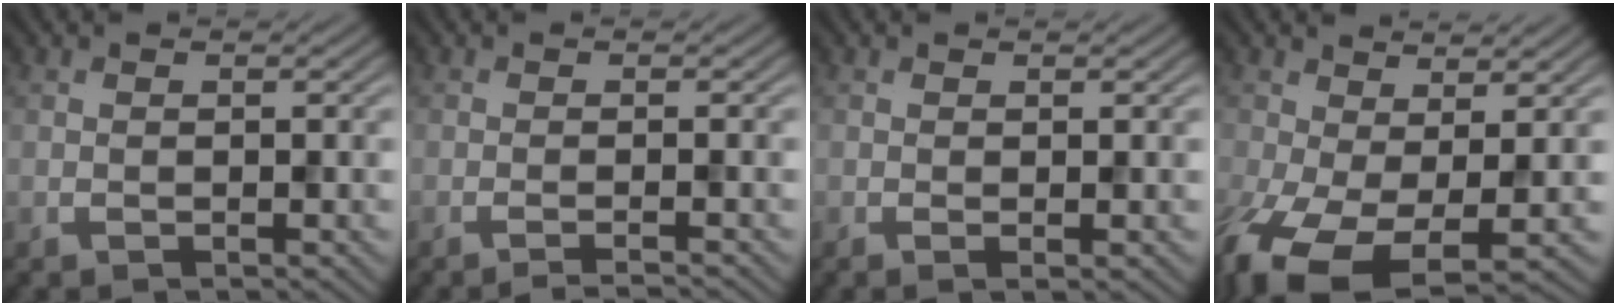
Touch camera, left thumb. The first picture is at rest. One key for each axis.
{"total": 1.9, "fx": -0.9, "fy": 0.4, "fz": 1.6, "tx": -0.011, "ty": -0.004, "tz": -0.027}
{"total": 0.9, "fx": 0.1, "fy": 0.2, "fz": 0.9, "tx": -0.010, "ty": -0.002, "tz": 0.003}
{"total": 7.7, "fx": -2.5, "fy": 4.1, "fz": 6.0, "tx": -0.137, "ty": -0.033, "tz": -0.038}